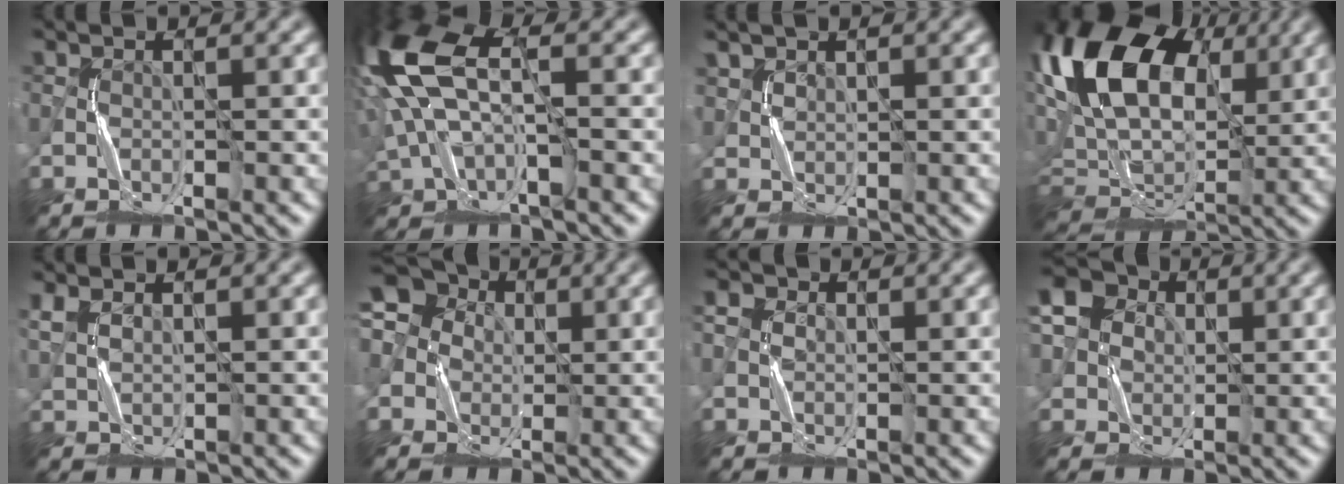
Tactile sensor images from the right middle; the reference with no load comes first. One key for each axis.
{"total": 11.1, "fx": 1.7, "fy": 6.0, "fz": 9.1, "tx": -0.217, "ty": 0.011, "tz": 0.024}
{"total": 1.3, "fx": 1.1, "fy": 0.5, "fz": -0.5, "tx": 0.017, "ty": 0.000, "tz": 0.027}
{"total": 14.4, "fx": 6.4, "fy": 8.7, "fz": 9.6, "tx": -0.195, "ty": 0.031, "tz": 0.119}
{"total": 1.4, "fx": 1.3, "fy": 0.6, "fz": 0.4, "tx": -0.007, "ty": 0.003, "tz": 0.030}
{"total": 7.6, "fx": 1.6, "fy": 6.7, "fz": 3.1, "tx": -0.072, "ty": 0.031, "tz": -0.013}
{"total": 2.3, "fx": 0.6, "fy": 2.1, "fz": 0.9, "tx": -0.006, "ty": 0.009, "tz": -0.002}
{"total": 5.9, "fx": 1.8, "fy": 5.3, "fz": 1.8, "tx": -0.023, "ty": 0.026, "tz": 0.005}